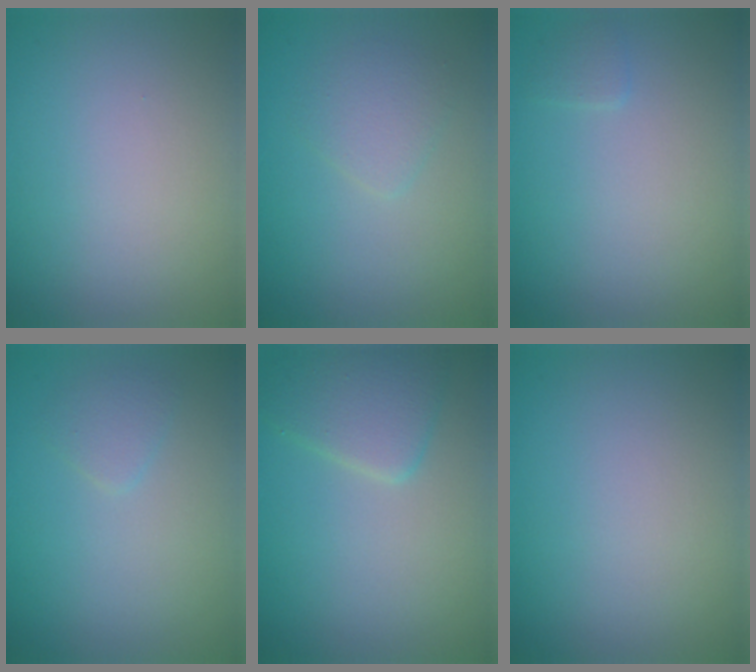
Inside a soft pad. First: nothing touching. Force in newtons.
{"total": 1.9, "press": 1.9, "slide": 0.1}
{"total": 0.7, "press": 0.7, "slide": 0.1}
{"total": 1.2, "press": 1.2, "slide": 0.1}
{"total": 3.5, "press": 3.5, "slide": 0.2}
{"total": 0.0}